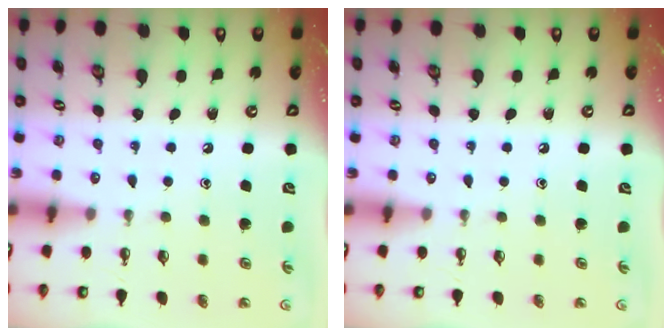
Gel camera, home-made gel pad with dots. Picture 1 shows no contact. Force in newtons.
{"total": 0.0}